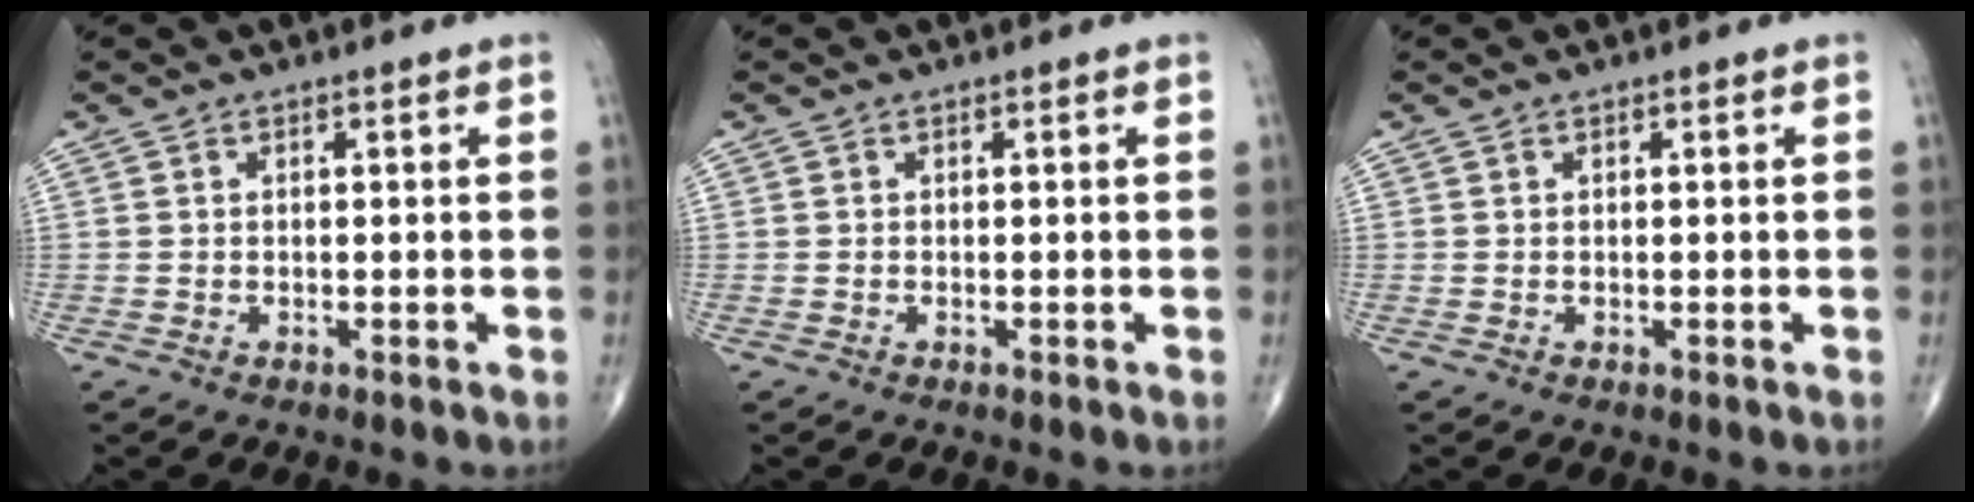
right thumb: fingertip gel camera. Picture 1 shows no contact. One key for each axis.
{"total": 0.0}
{"total": 0.0}